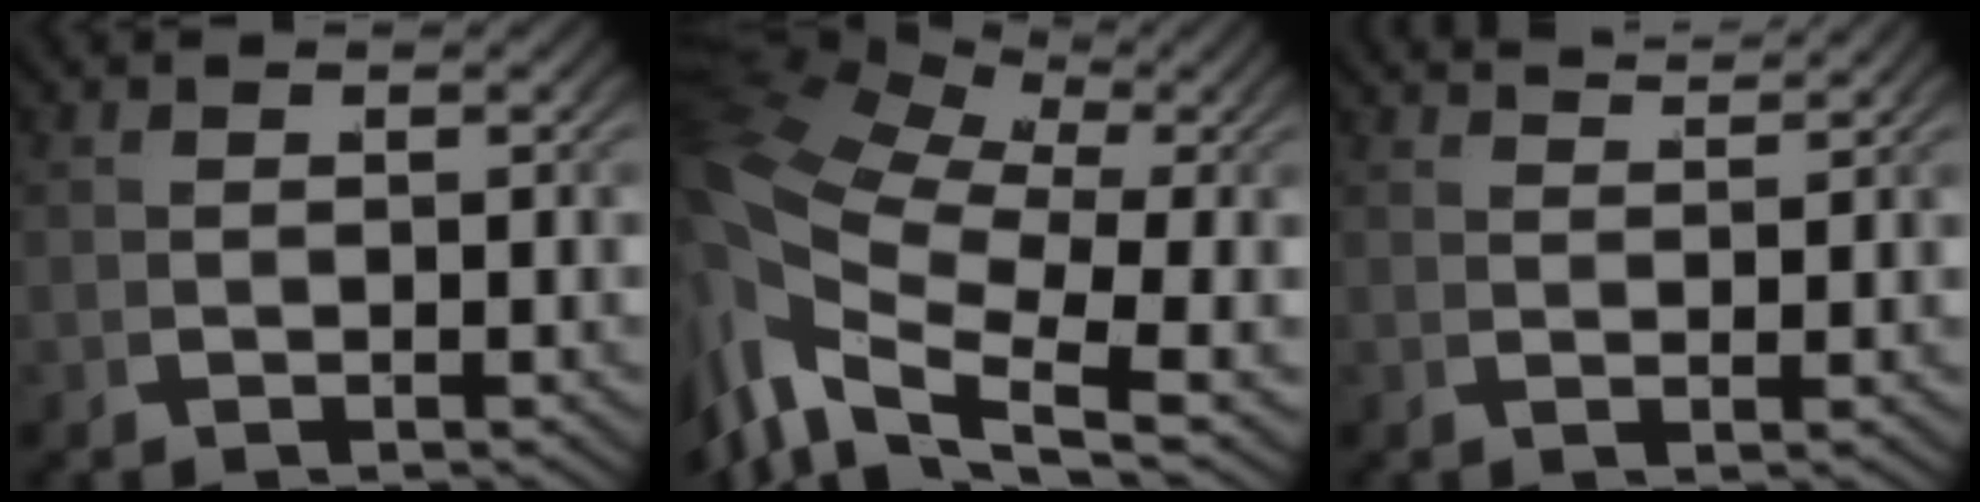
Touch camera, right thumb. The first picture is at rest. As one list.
[{"total": 9.2, "force": [0.9, 6.3, 6.6], "torque": [-0.160, -0.023, 0.016]}, {"total": 3.4, "force": [3.1, -1.4, 0.1], "torque": [0.017, 0.020, 0.050]}]